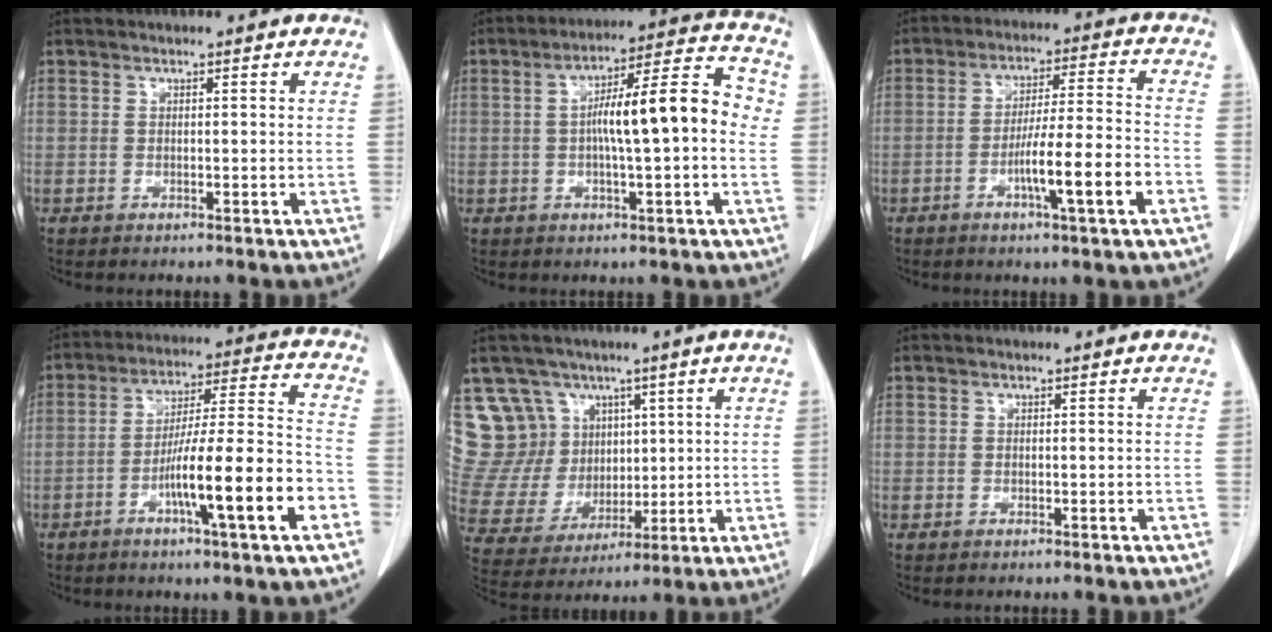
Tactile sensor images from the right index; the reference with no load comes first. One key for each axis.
{"total": 12.7, "fx": 0.3, "fy": 1.8, "fz": 12.6, "tx": -0.193, "ty": 0.035, "tz": 0.000}
{"total": 10.7, "fx": -4.2, "fy": -0.1, "fz": 9.9, "tx": -0.162, "ty": -0.001, "tz": -0.069}
{"total": 15.8, "fx": -6.0, "fy": 0.4, "fz": 14.6, "tx": -0.240, "ty": 0.002, "tz": -0.096}
{"total": 14.1, "fx": 7.6, "fy": 11.6, "fz": 2.9, "tx": -0.089, "ty": 0.062, "tz": 0.175}
{"total": 0.0}